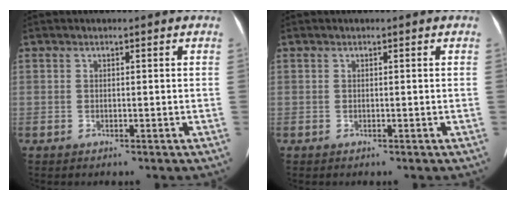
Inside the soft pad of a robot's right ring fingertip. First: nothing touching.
{"total": 0.0}